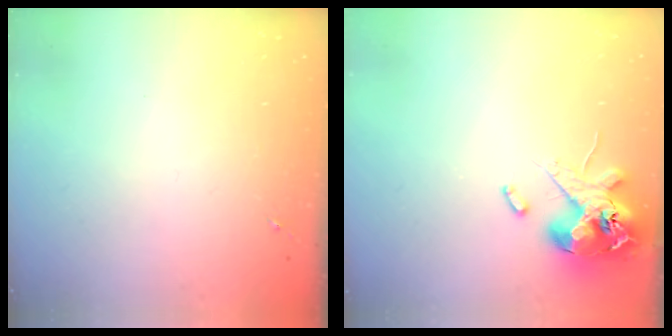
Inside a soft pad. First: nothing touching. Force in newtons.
{"total": 13.4, "press": 13.2, "slide": 2.3}